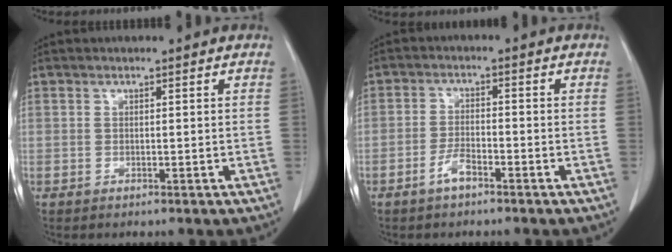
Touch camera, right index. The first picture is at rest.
{"total": 3.0, "force": [-2.0, 0.7, 2.1], "torque": [-0.039, 0.003, -0.038]}